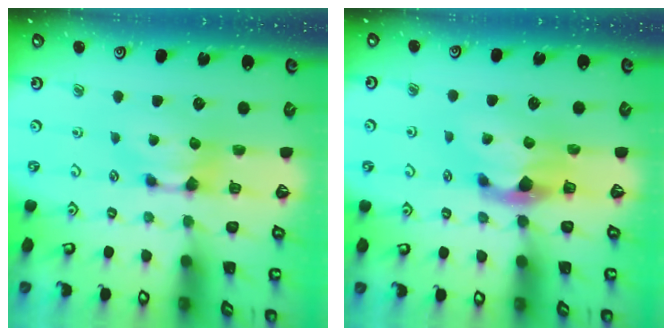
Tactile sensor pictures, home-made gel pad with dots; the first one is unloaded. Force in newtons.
{"total": 2.9, "press": 2.6, "slide": 1.4}